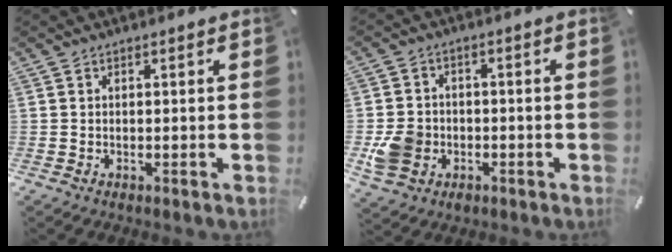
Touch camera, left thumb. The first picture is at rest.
{"total": 8.0, "force": [-2.1, 6.9, 3.5], "torque": [-0.087, 0.011, -0.039]}